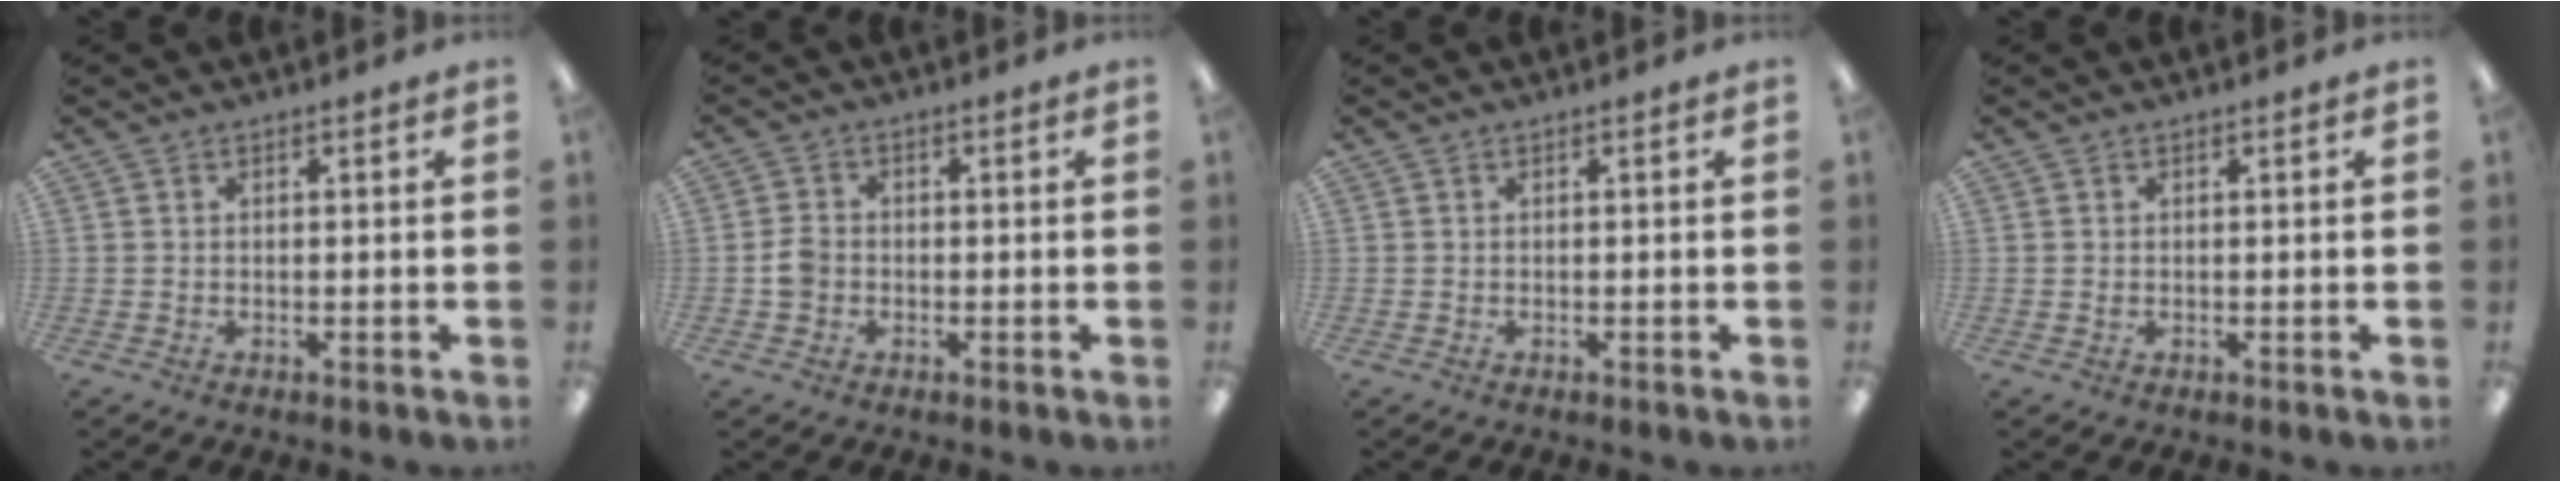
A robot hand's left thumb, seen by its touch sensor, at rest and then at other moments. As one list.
[{"total": 3.4, "force": [-0.8, 2.8, 1.7], "torque": [-0.028, 0.008, -0.015]}, {"total": 0.0}, {"total": 0.6, "force": [0.1, 0.5, 0.4], "torque": [-0.009, 0.003, 0.001]}]